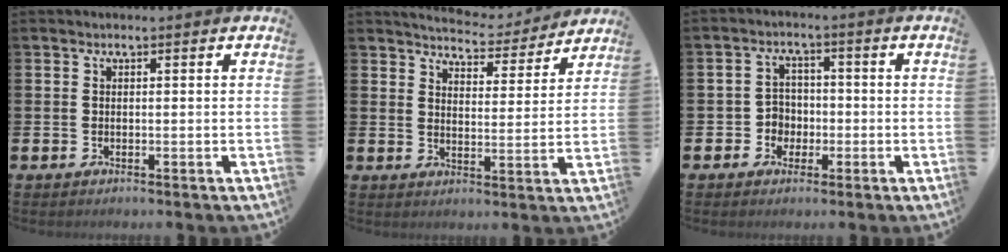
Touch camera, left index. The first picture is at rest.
{"total": 5.2, "force": [5.1, 1.0, 0.3], "torque": [-0.010, -0.042, 0.084]}
{"total": 3.4, "force": [-1.2, 3.1, 0.6], "torque": [-0.022, 0.004, -0.030]}